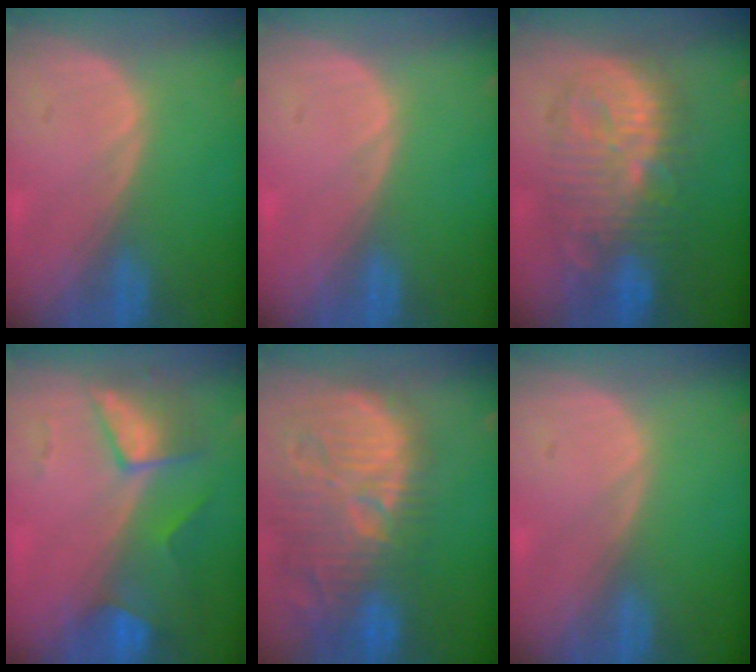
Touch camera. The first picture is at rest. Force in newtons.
{"total": 0.0}
{"total": 10.4, "press": 10.4, "slide": 0.4}
{"total": 7.6, "press": 6.7, "slide": 3.5}
{"total": 14.8, "press": 13.2, "slide": 6.8}
{"total": 0.0}